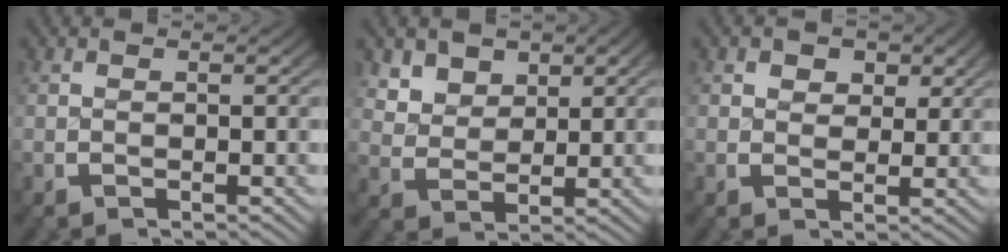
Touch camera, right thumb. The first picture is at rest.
{"total": 4.1, "force": [1.8, 3.1, 2.0], "torque": [-0.040, -0.018, 0.044]}
{"total": 2.4, "force": [1.1, 1.8, 1.0], "torque": [-0.008, -0.014, 0.022]}